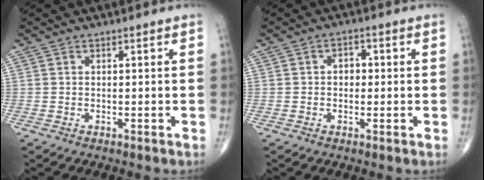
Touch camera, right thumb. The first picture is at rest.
{"total": 2.8, "force": [0.0, 2.2, 1.8], "torque": [-0.011, 0.011, -0.004]}